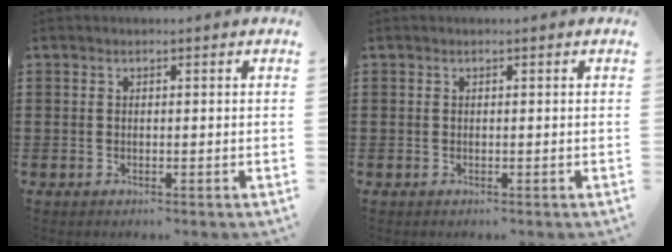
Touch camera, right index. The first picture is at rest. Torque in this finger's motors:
{"motor_torque": [-0.34, 0.34, 0.00, 0.00]}